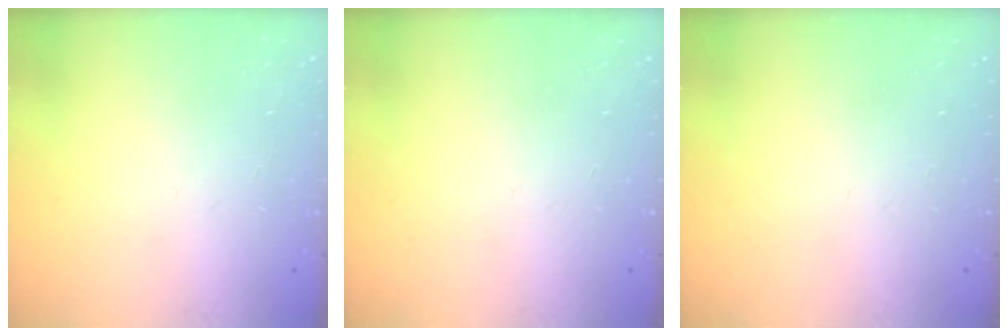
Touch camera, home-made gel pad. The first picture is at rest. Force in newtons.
{"total": 0.0}
{"total": 0.0}